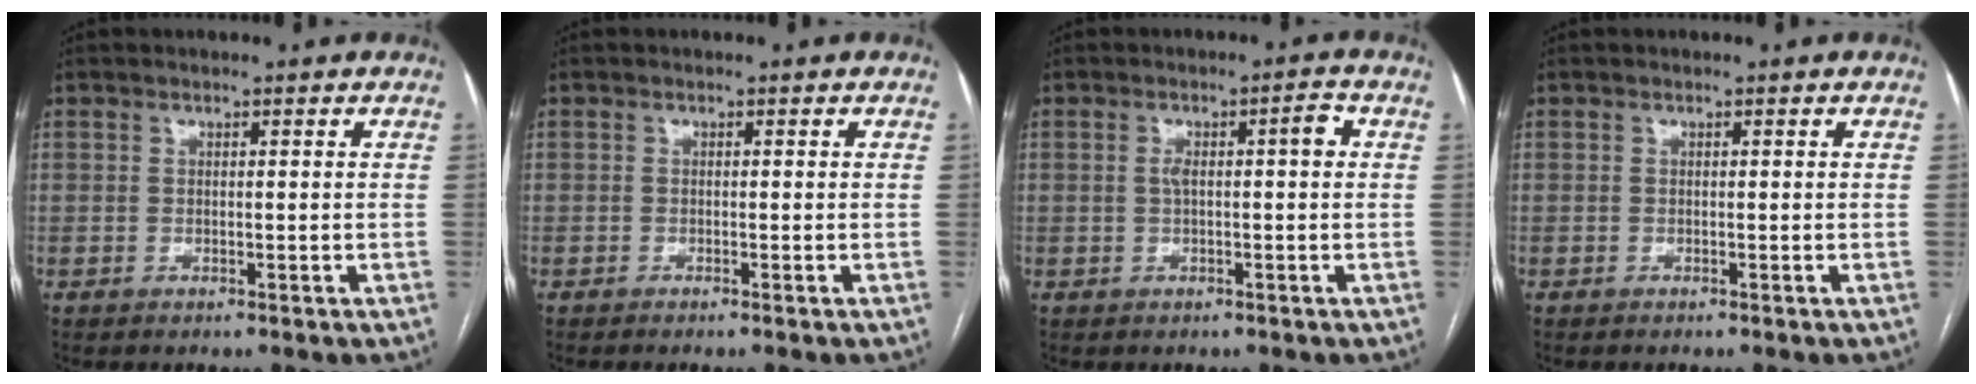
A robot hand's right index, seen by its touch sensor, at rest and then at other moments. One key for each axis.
{"total": 0.6, "fx": -0.5, "fy": -0.2, "fz": 0.3, "tx": -0.005, "ty": 0.002, "tz": -0.010}
{"total": 3.8, "fx": 0.5, "fy": 0.8, "fz": 3.7, "tx": -0.065, "ty": 0.019, "tz": 0.008}
{"total": 0.0}